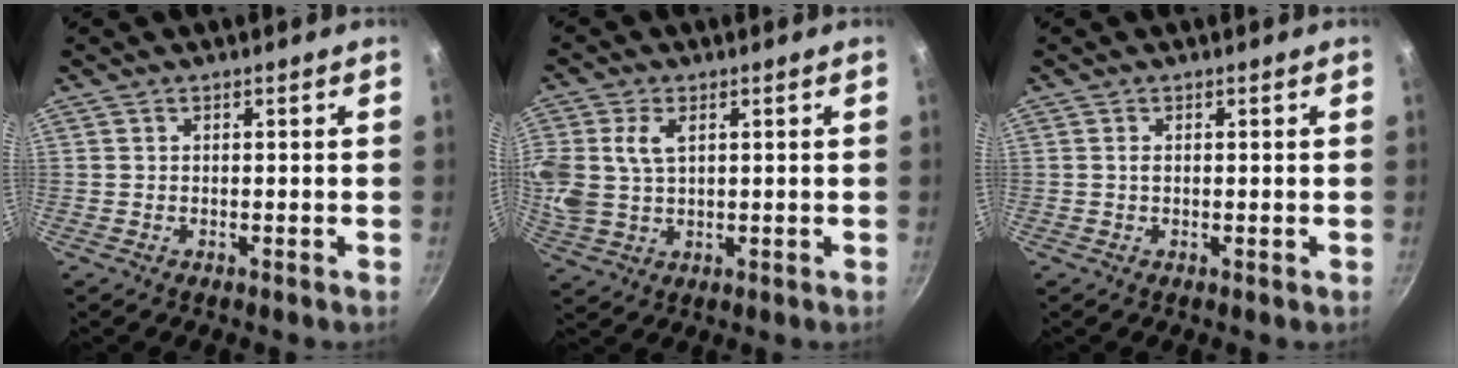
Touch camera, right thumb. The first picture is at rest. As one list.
[{"total": 12.5, "force": [3.0, 8.7, 8.4], "torque": [-0.197, 0.014, 0.064]}, {"total": 0.7, "force": [0.1, 0.2, 0.6], "torque": [-0.012, -0.002, -0.001]}]